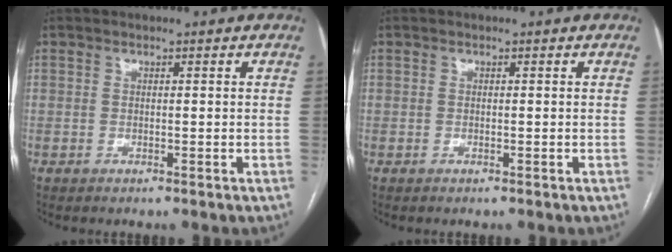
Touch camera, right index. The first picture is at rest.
{"total": 0.0}